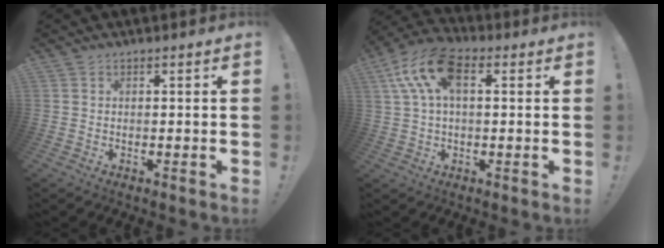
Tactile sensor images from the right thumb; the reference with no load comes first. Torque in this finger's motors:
{"motor_torque": [-0.09, 1.31, 0.56, -0.26, 0.20]}